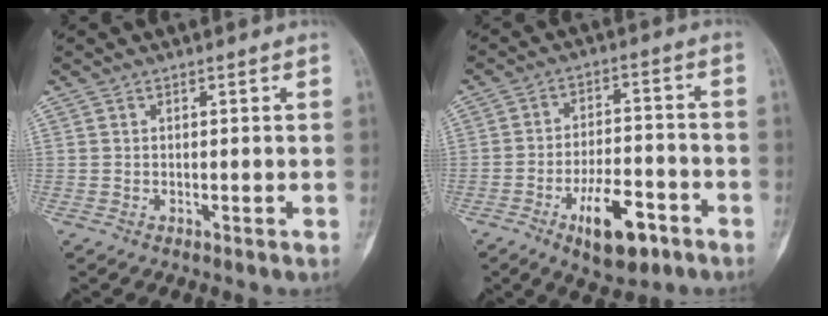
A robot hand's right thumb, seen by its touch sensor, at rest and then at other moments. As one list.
[{"total": 11.7, "force": [-6.1, 5.1, 8.6], "torque": [-0.126, 0.031, -0.094]}]